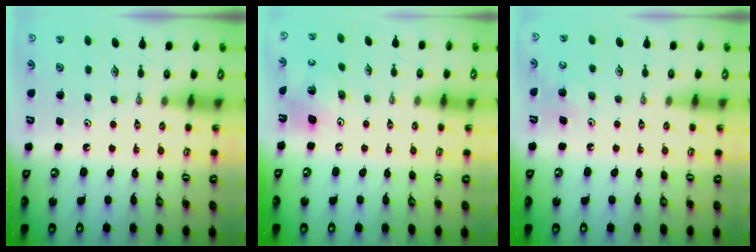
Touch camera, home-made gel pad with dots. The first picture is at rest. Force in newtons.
{"total": 13.5, "press": 13.3, "slide": 2.5}
{"total": 7.8, "press": 7.6, "slide": 1.6}